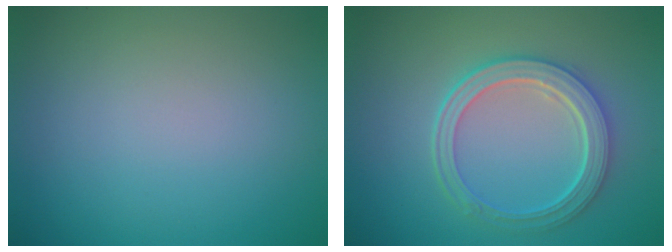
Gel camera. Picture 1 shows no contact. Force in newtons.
{"total": 4.9, "press": 4.0, "slide": 2.9}